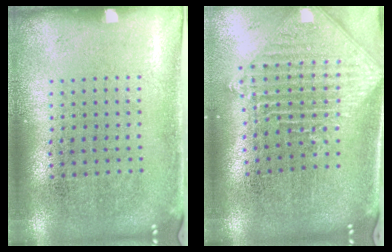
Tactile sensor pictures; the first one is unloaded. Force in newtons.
{"total": 2.2, "press": 1.8, "slide": 1.3}